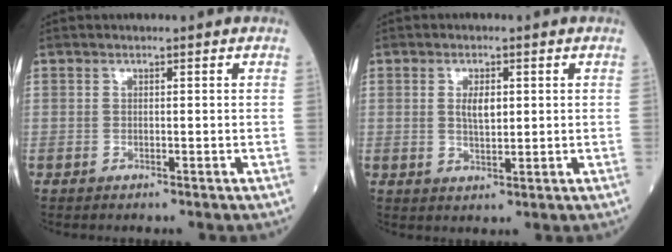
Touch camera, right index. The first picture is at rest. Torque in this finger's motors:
{"motor_torque": [0.50, 0.38, 0.27, 0.08]}